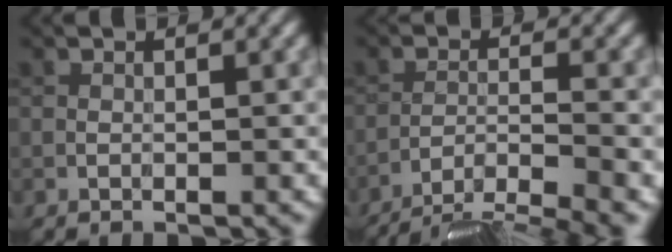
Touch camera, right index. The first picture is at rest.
{"total": 7.1, "force": [-5.9, 1.3, 3.8], "torque": [-0.060, -0.010, -0.096]}